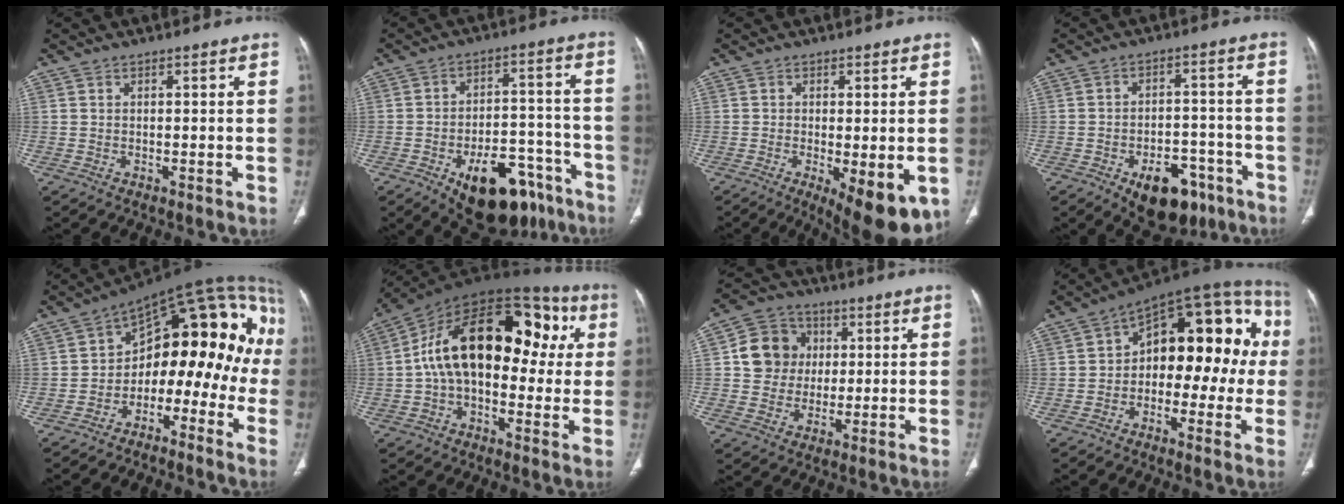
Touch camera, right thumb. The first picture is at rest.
{"total": 19.4, "force": [-11.4, 10.0, 12.2], "torque": [-0.119, 0.077, -0.157]}
{"total": 11.4, "force": [-4.0, 4.1, 9.9], "torque": [-0.135, -0.020, -0.049]}
{"total": 12.7, "force": [-7.0, 7.3, 7.7], "torque": [-0.071, 0.039, -0.092]}
{"total": 20.9, "force": [-4.4, 12.4, 16.2], "torque": [-0.181, 0.106, -0.073]}
{"total": 23.6, "force": [3.0, 13.8, 18.9], "torque": [-0.270, 0.060, 0.032]}
{"total": 10.0, "force": [1.6, 9.2, 3.6], "torque": [-0.027, 0.004, 0.024]}
{"total": 20.0, "force": [0.9, 11.5, 16.4], "torque": [-0.167, 0.050, -0.003]}